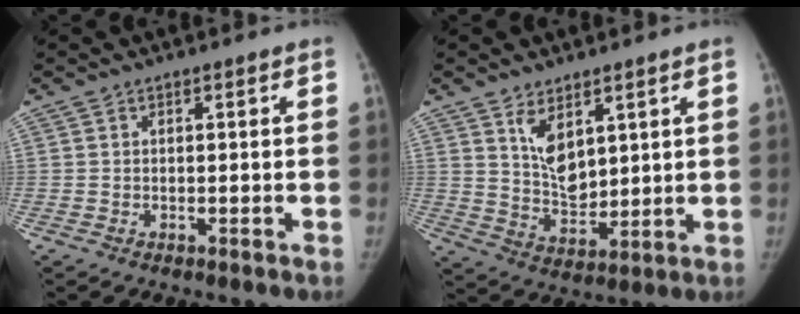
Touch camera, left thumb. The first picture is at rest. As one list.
[{"total": 8.0, "force": [4.0, 4.4, 5.4], "torque": [-0.073, -0.035, 0.085]}]